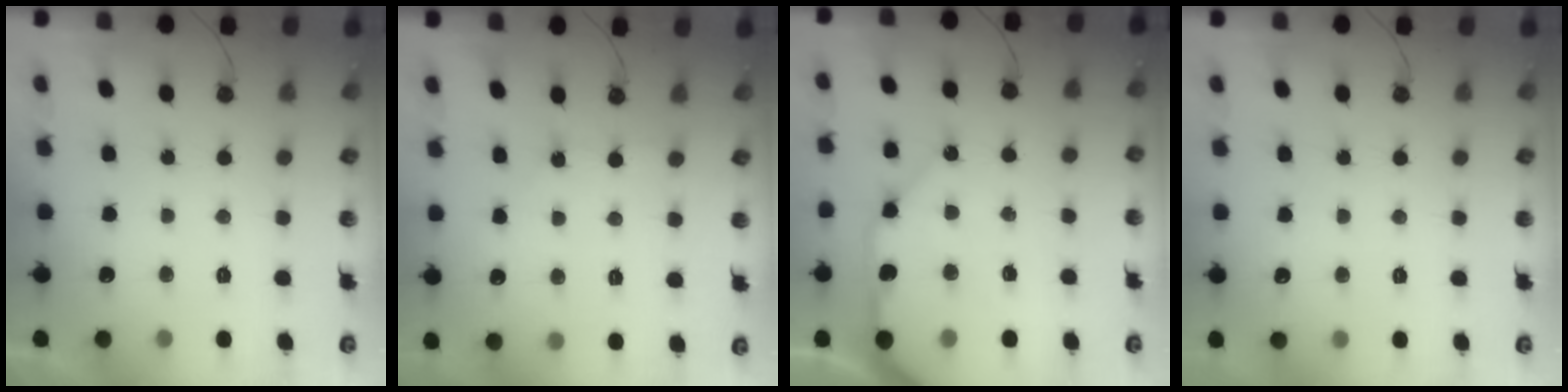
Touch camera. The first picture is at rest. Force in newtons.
{"total": 2.1, "press": 2.0, "slide": 0.3}
{"total": 17.0, "press": 16.8, "slide": 2.6}
{"total": 2.5, "press": 2.4, "slide": 0.4}